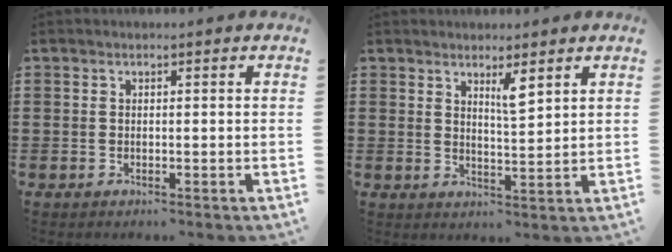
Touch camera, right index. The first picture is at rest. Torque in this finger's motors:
{"motor_torque": [0.09, 0.25, 0.12, 0.01]}